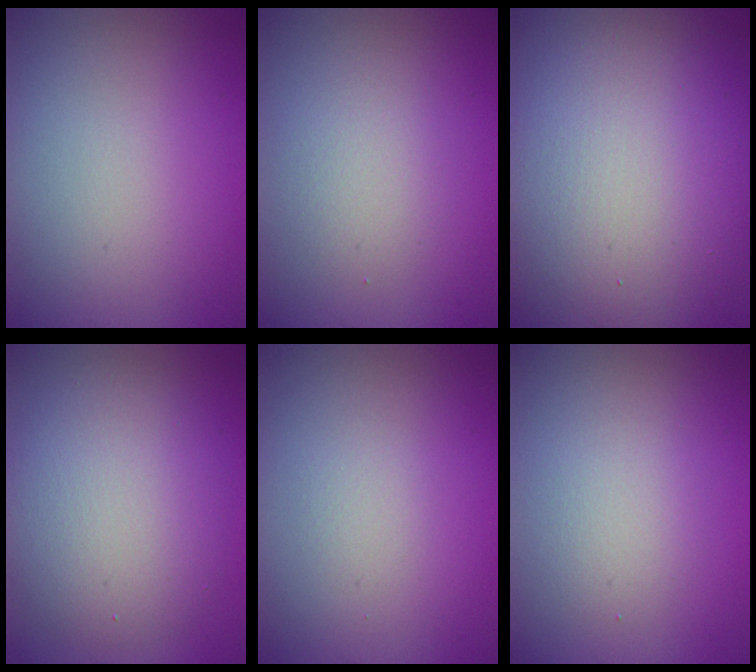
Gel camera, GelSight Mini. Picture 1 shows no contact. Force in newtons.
{"total": 2.2, "press": 2.2, "slide": 0.2}
{"total": 17.1, "press": 17.1, "slide": 1.1}
{"total": 6.4, "press": 6.4, "slide": 0.5}
{"total": 0.9, "press": 0.9, "slide": 0.1}
{"total": 2.5, "press": 2.5, "slide": 0.2}